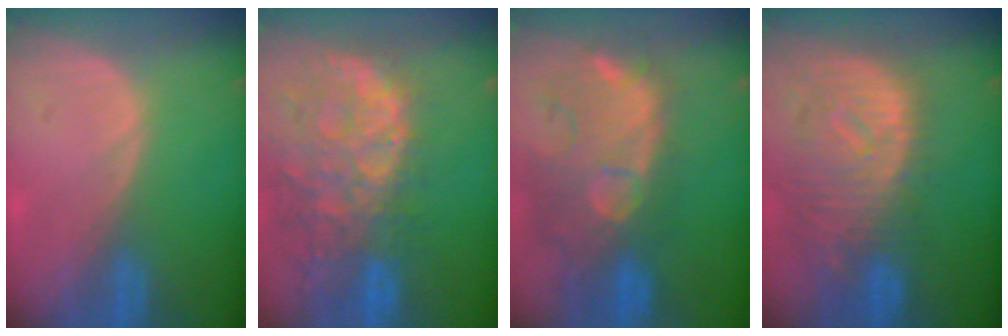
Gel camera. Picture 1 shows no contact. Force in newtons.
{"total": 13.7, "press": 11.0, "slide": 8.1}
{"total": 12.9, "press": 11.3, "slide": 6.2}
{"total": 11.9, "press": 10.2, "slide": 6.2}